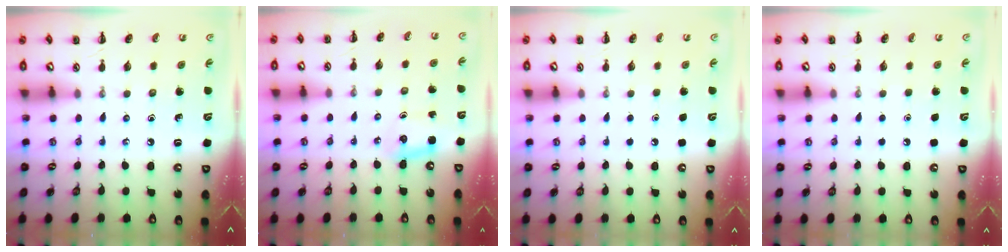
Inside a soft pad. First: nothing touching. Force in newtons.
{"total": 4.0, "press": 3.9, "slide": 1.0}
{"total": 1.8, "press": 1.8, "slide": 0.1}
{"total": 1.8, "press": 1.8, "slide": 0.1}